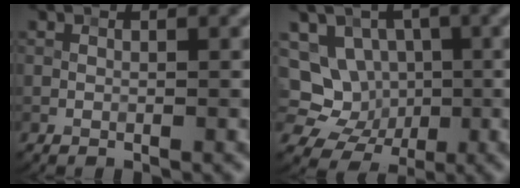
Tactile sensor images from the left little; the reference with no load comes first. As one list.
[{"total": 7.5, "force": [-0.8, 6.9, 2.9], "torque": [-0.037, 0.019, -0.040]}]